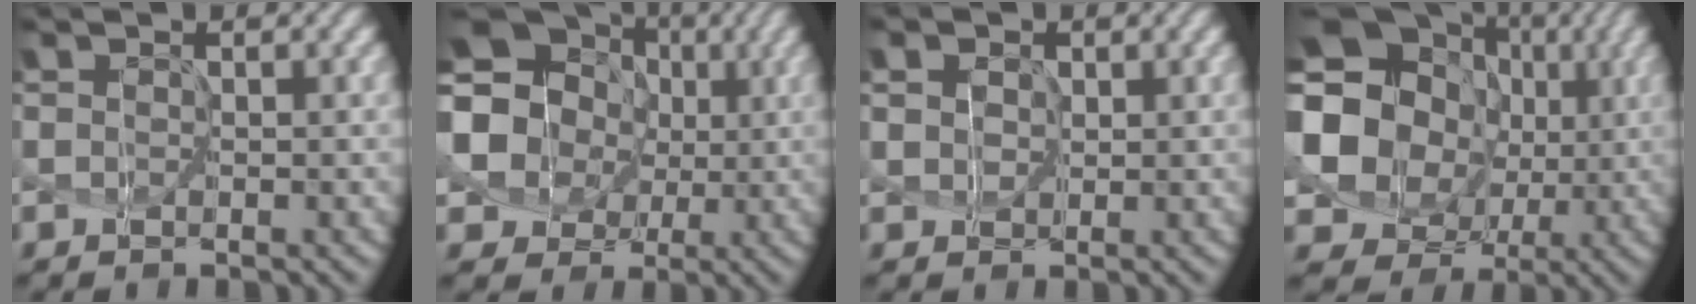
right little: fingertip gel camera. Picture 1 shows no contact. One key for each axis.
{"total": 10.4, "fx": 1.2, "fy": 9.0, "fz": 5.0, "tx": -0.117, "ty": 0.007, "tz": 0.006}
{"total": 4.8, "fx": 2.3, "fy": 3.4, "fz": 2.4, "tx": -0.050, "ty": 0.023, "tz": 0.022}
{"total": 10.5, "fx": 1.0, "fy": 8.7, "fz": 5.9, "tx": -0.125, "ty": -0.016, "tz": 0.019}